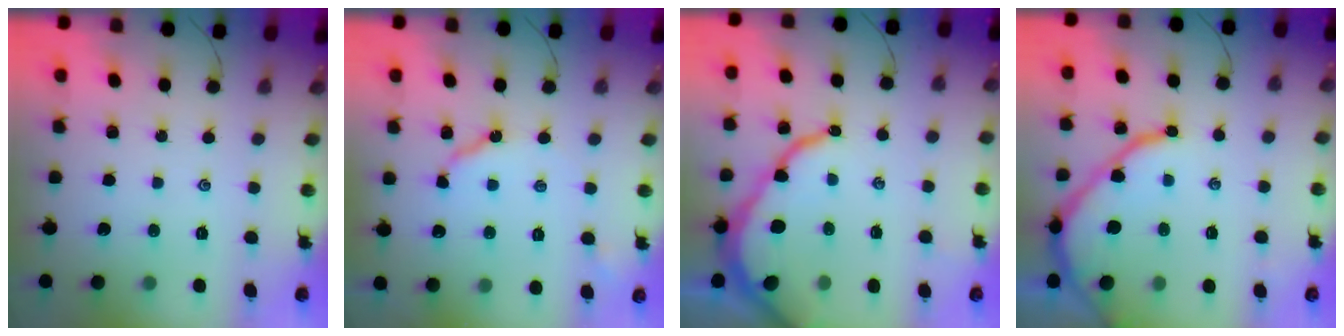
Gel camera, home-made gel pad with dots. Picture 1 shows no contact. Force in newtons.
{"total": 5.1, "press": 5.1, "slide": 0.6}
{"total": 12.4, "press": 12.3, "slide": 1.1}
{"total": 10.1, "press": 10.0, "slide": 1.0}